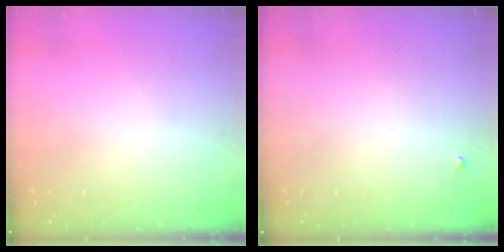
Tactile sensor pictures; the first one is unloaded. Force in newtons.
{"total": 4.2, "press": 4.1, "slide": 0.7}